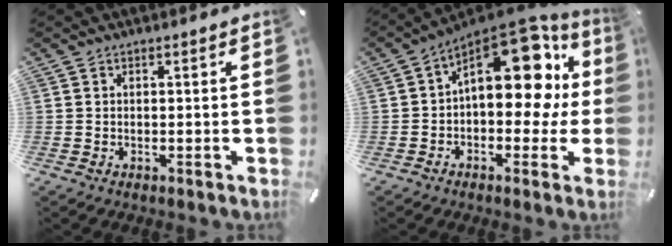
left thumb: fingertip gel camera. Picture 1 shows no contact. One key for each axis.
{"total": 19.4, "fx": 6.5, "fy": 10.8, "fz": 14.7, "tx": -0.197, "ty": -0.053, "tz": 0.108}